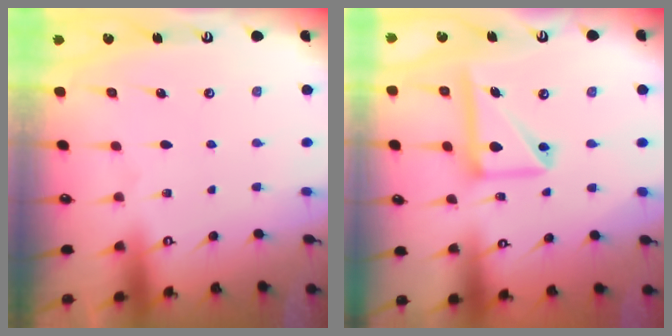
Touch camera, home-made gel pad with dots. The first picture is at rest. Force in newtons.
{"total": 14.4, "press": 14.3, "slide": 1.9}